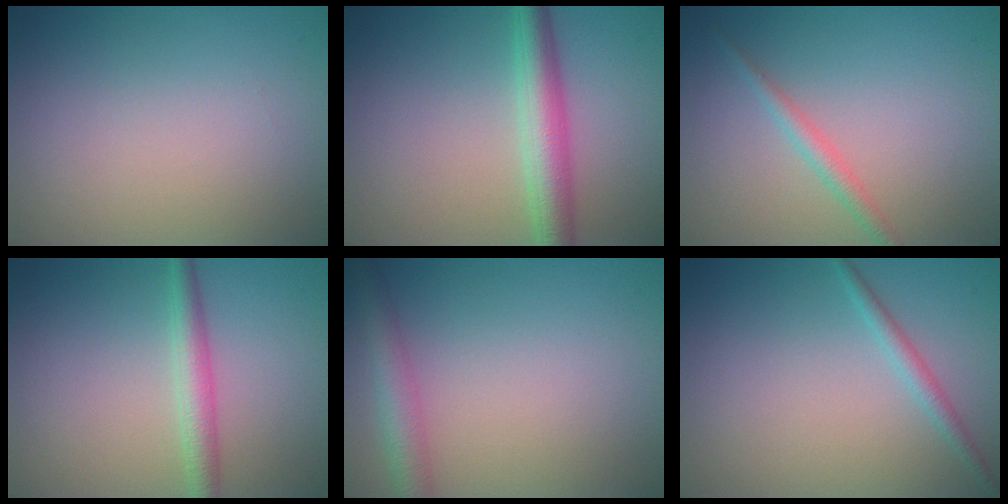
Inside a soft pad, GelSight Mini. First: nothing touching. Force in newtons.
{"total": 4.4, "press": 4.4, "slide": 0.1}
{"total": 1.5, "press": 1.5, "slide": 0.1}
{"total": 2.7, "press": 2.7, "slide": 0.1}
{"total": 3.2, "press": 3.2, "slide": 0.1}
{"total": 1.4, "press": 1.4, "slide": 0.0}